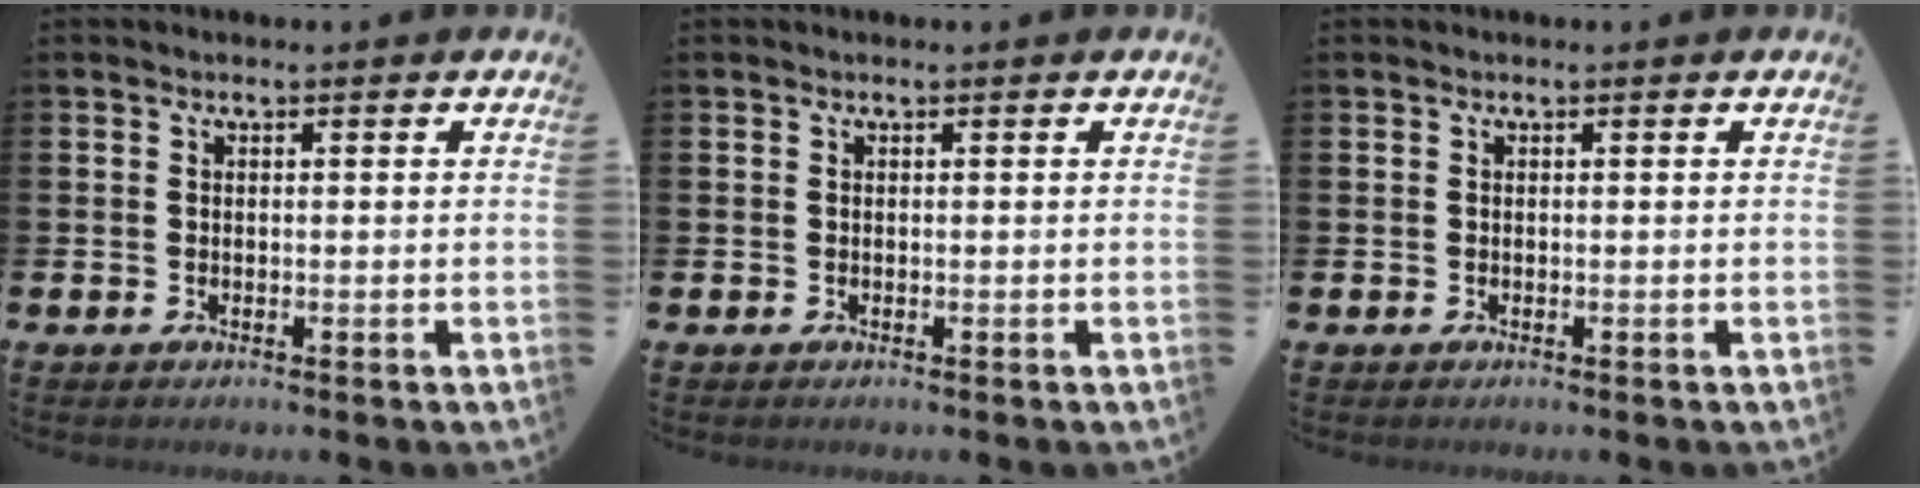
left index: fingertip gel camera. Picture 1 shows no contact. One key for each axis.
{"total": 0.0}
{"total": 0.0}